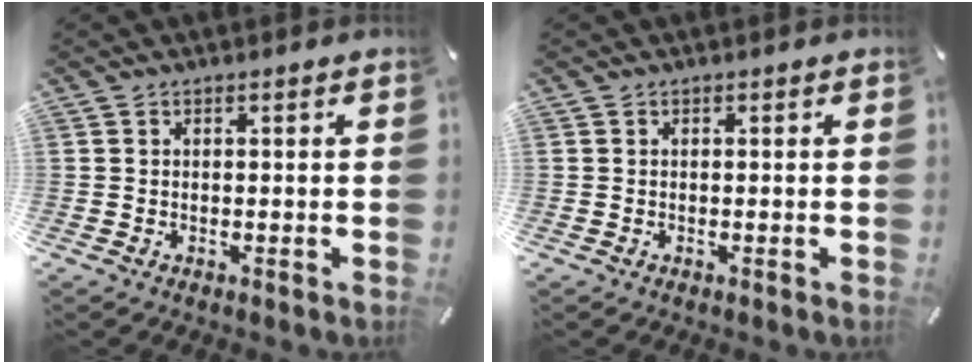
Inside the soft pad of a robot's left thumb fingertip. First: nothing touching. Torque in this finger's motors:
{"motor_torque": [0.18, -0.10, -0.13, 0.15, 0.01]}